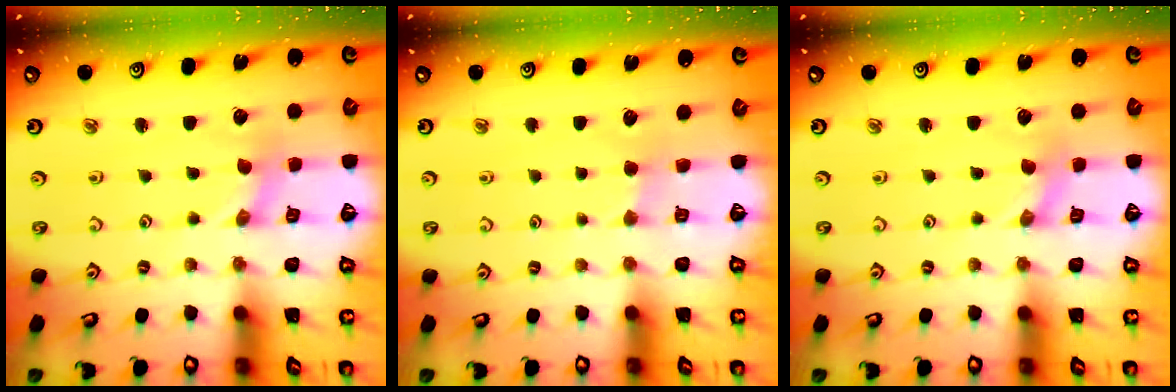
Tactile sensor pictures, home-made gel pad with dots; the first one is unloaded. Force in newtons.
{"total": 2.0, "press": 2.0, "slide": 0.4}
{"total": 0.0}